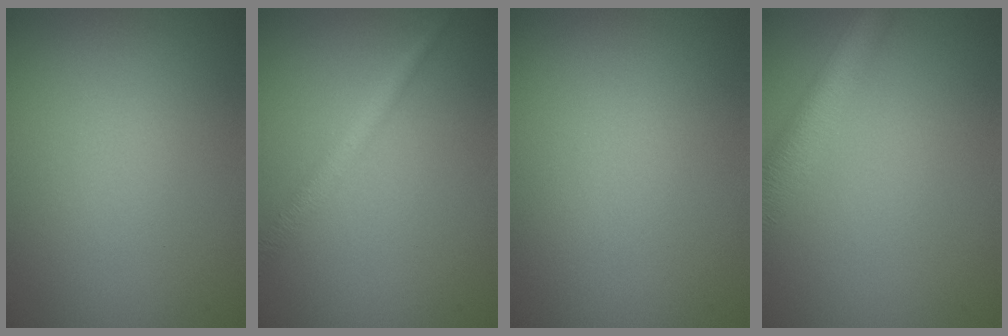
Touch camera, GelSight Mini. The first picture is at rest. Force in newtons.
{"total": 2.0, "press": 2.0, "slide": 0.1}
{"total": 0.0}
{"total": 6.0, "press": 6.0, "slide": 0.2}